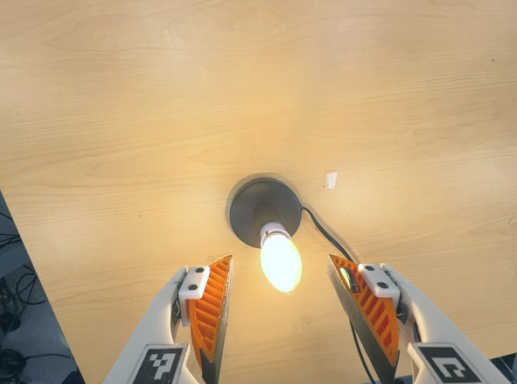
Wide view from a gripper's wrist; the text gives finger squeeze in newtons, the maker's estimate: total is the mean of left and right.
{"total": 0.0}